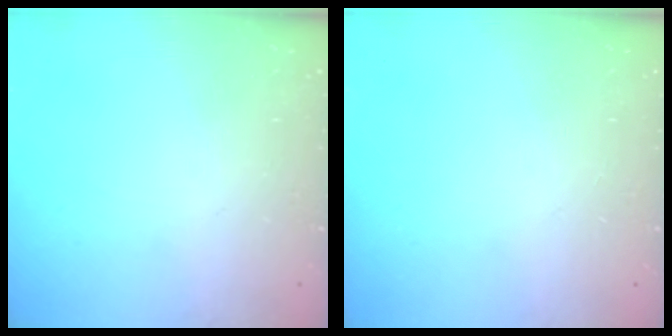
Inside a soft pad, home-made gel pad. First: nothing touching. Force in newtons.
{"total": 0.0}